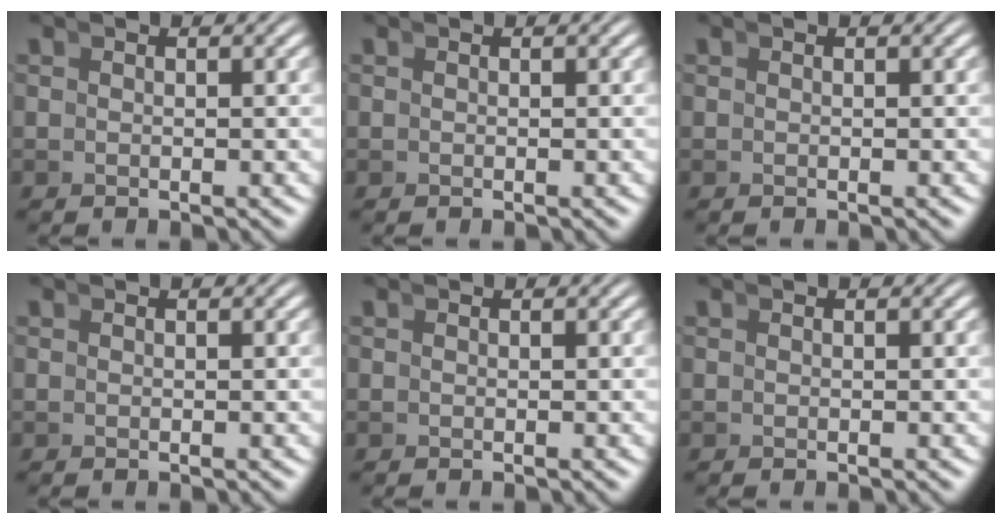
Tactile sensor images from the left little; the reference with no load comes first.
{"total": 0.0}
{"total": 0.0}
{"total": 0.0}
{"total": 0.0}
{"total": 0.0}